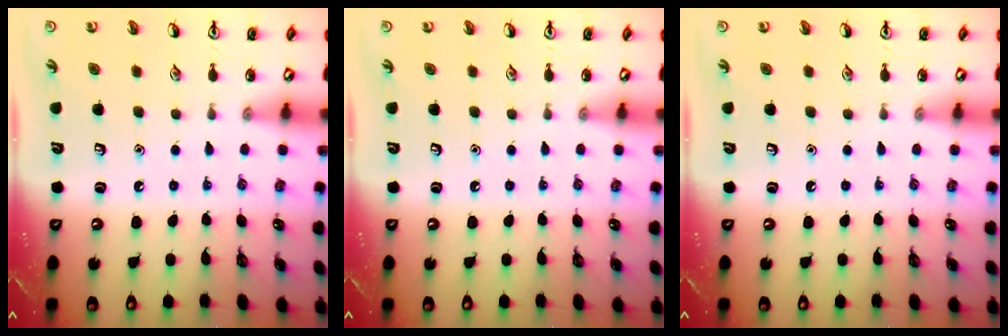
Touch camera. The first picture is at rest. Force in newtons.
{"total": 0.0}
{"total": 0.0}